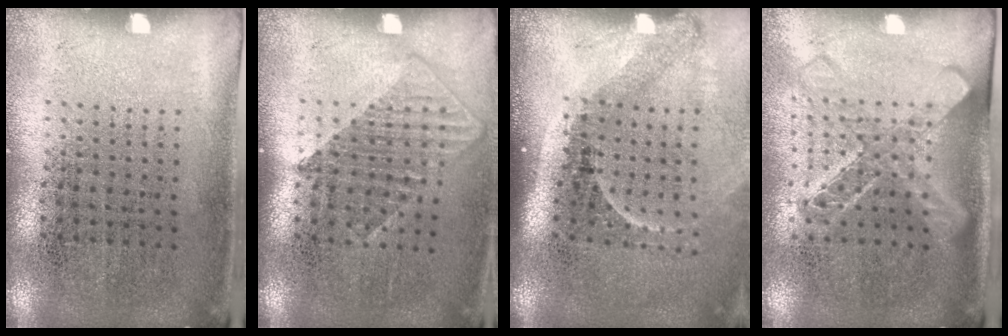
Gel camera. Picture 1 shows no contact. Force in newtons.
{"total": 1.3, "press": 1.0, "slide": 0.7}
{"total": 2.2, "press": 1.5, "slide": 1.7}
{"total": 1.7, "press": 1.4, "slide": 1.0}